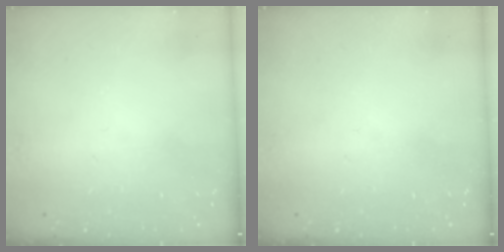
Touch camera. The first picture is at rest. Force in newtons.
{"total": 0.0}